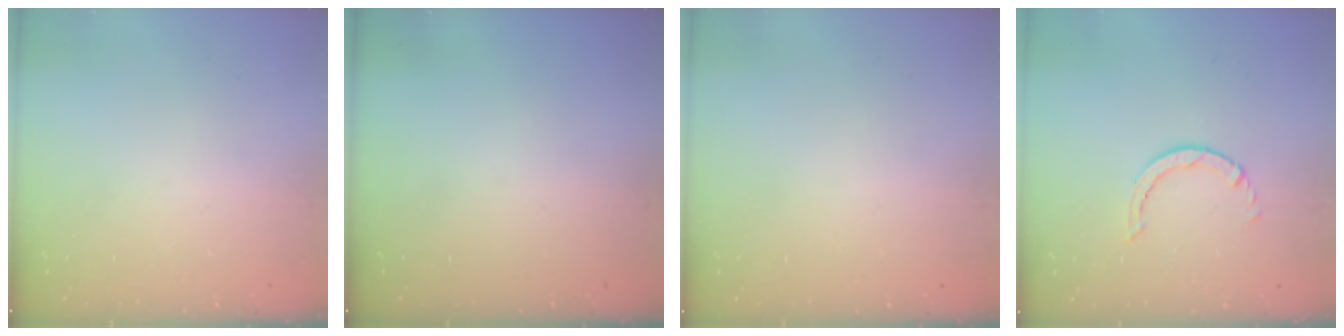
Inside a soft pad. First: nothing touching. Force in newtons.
{"total": 0.0}
{"total": 2.6, "press": 2.6, "slide": 0.2}
{"total": 0.6, "press": 0.6, "slide": 0.1}